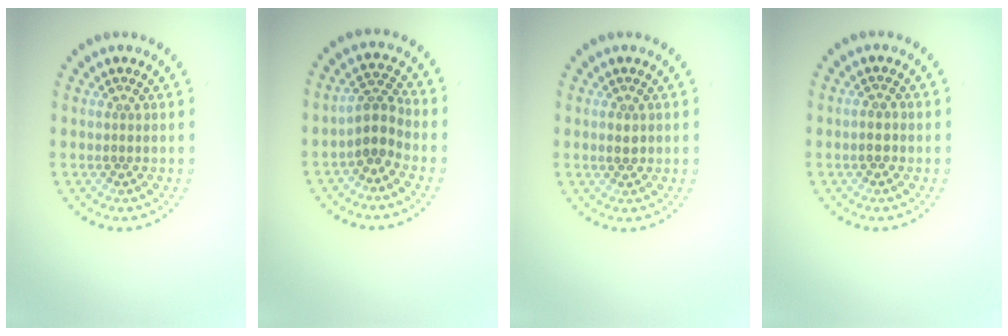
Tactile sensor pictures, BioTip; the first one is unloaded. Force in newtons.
{"total": 2.5, "press": 2.0, "slide": 1.6}
{"total": 1.0, "press": 1.0, "slide": 0.1}
{"total": 1.1, "press": 1.1, "slide": 0.4}